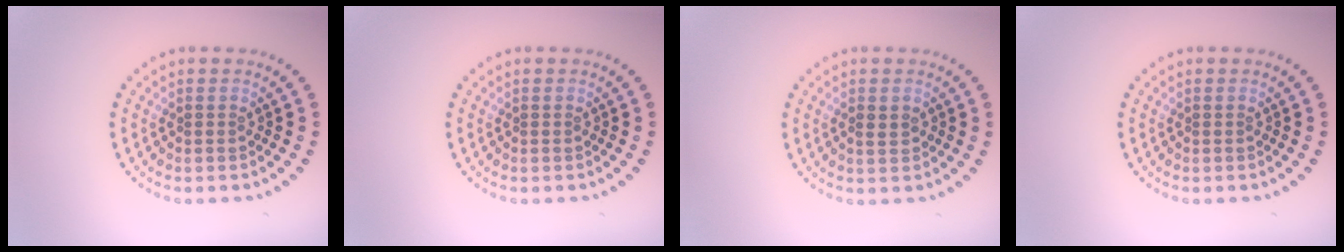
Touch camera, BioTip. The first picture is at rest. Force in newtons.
{"total": 0.0}
{"total": 0.8, "press": 0.8, "slide": 0.3}
{"total": 0.0}